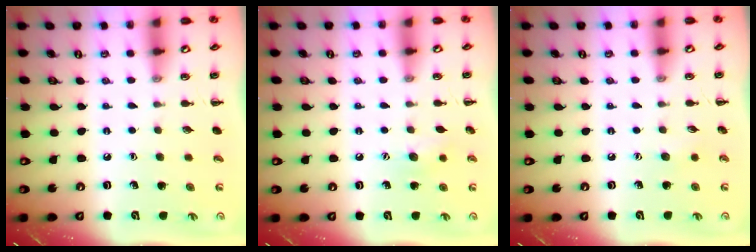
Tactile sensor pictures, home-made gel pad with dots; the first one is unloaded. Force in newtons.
{"total": 6.6, "press": 6.5, "slide": 1.1}
{"total": 3.1, "press": 3.0, "slide": 0.6}